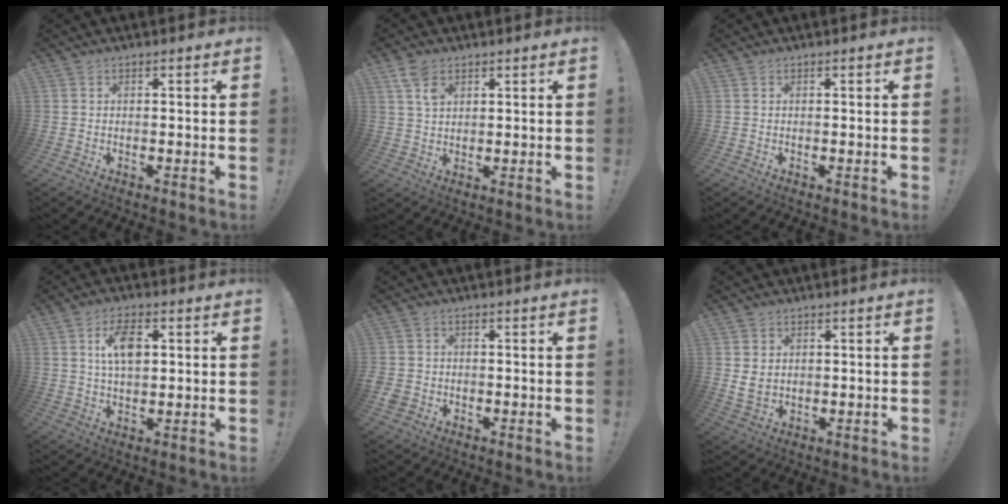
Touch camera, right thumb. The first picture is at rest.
{"total": 5.9, "force": [3.4, 3.6, 3.3], "torque": [-0.059, -0.010, 0.065]}
{"total": 0.0}
{"total": 8.7, "force": [2.3, 4.7, 7.0], "torque": [-0.106, 0.000, 0.038]}
{"total": 2.9, "force": [-1.0, 2.4, 1.2], "torque": [-0.029, 0.004, -0.016]}
{"total": 4.4, "force": [1.8, 3.5, 1.9], "torque": [-0.024, 0.000, 0.035]}